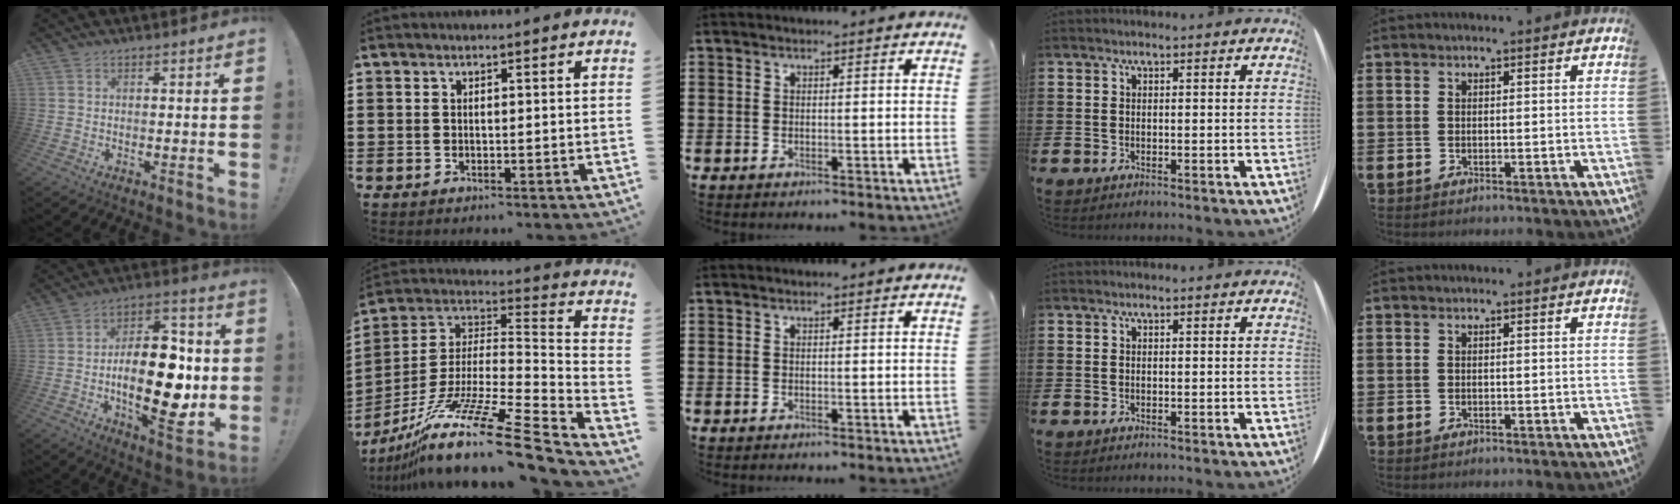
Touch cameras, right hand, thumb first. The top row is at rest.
{"thumb": {"total": 22.4, "force": [-2.1, 10.9, 19.4], "torque": [-0.317, 0.005, -0.033]}, "index": {"total": 15.8, "force": [-11.7, 1.0, 10.6], "torque": [-0.199, 0.018, -0.213]}}